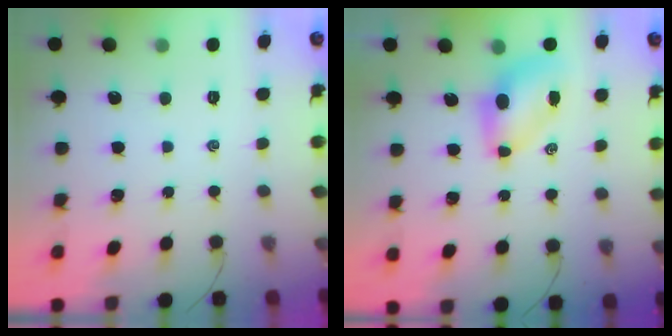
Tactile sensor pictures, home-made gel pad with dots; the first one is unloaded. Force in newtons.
{"total": 6.6, "press": 6.6, "slide": 0.9}